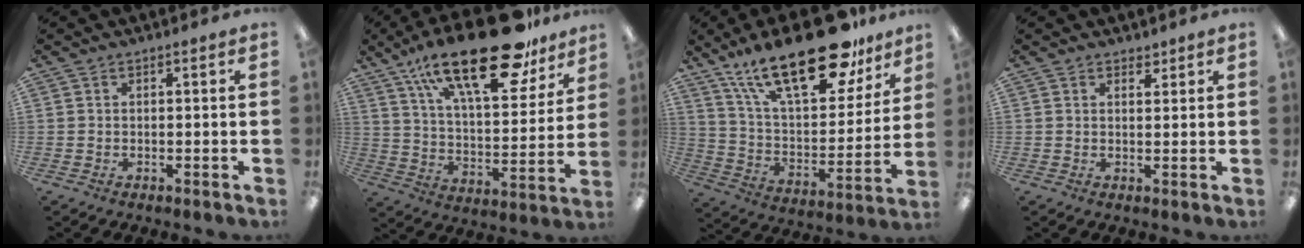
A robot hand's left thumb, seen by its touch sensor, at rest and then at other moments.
{"total": 27.1, "force": [17.8, 10.1, 17.8], "torque": [-0.280, -0.101, 0.296]}
{"total": 27.2, "force": [18.6, 10.5, 16.9], "torque": [-0.275, -0.108, 0.316]}
{"total": 1.9, "force": [1.6, 0.9, 0.4], "torque": [-0.001, -0.004, 0.029]}